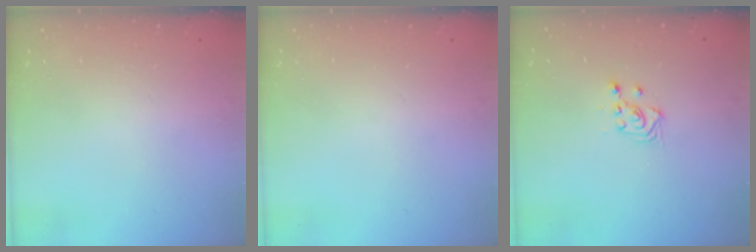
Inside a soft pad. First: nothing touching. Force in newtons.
{"total": 0.0}
{"total": 3.4, "press": 3.3, "slide": 0.9}